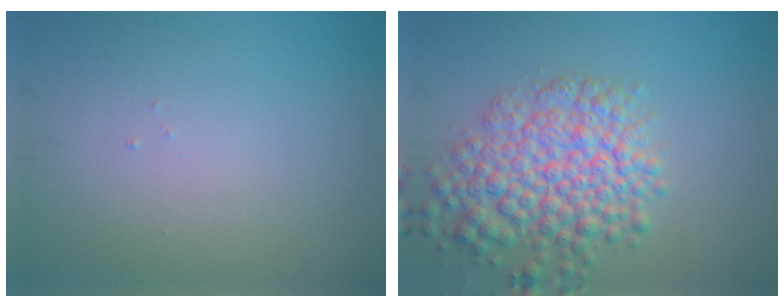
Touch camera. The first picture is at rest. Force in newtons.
{"total": 7.0, "press": 7.0, "slide": 0.3}